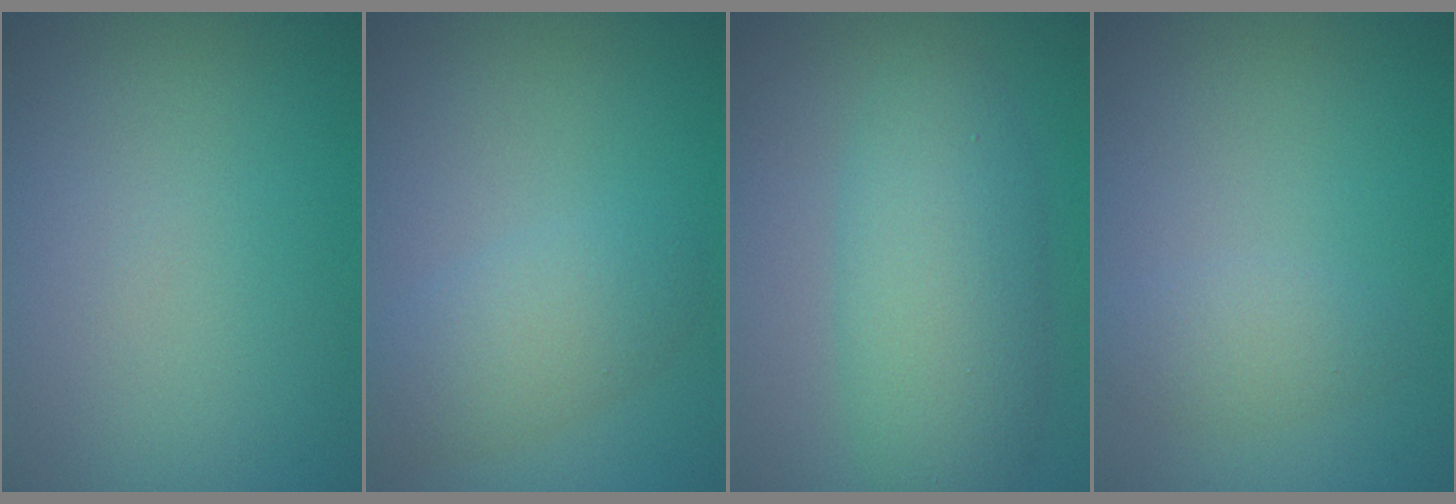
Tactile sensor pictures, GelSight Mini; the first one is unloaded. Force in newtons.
{"total": 3.3, "press": 3.3, "slide": 0.1}
{"total": 6.0, "press": 6.0, "slide": 0.1}
{"total": 1.8, "press": 1.8, "slide": 0.2}